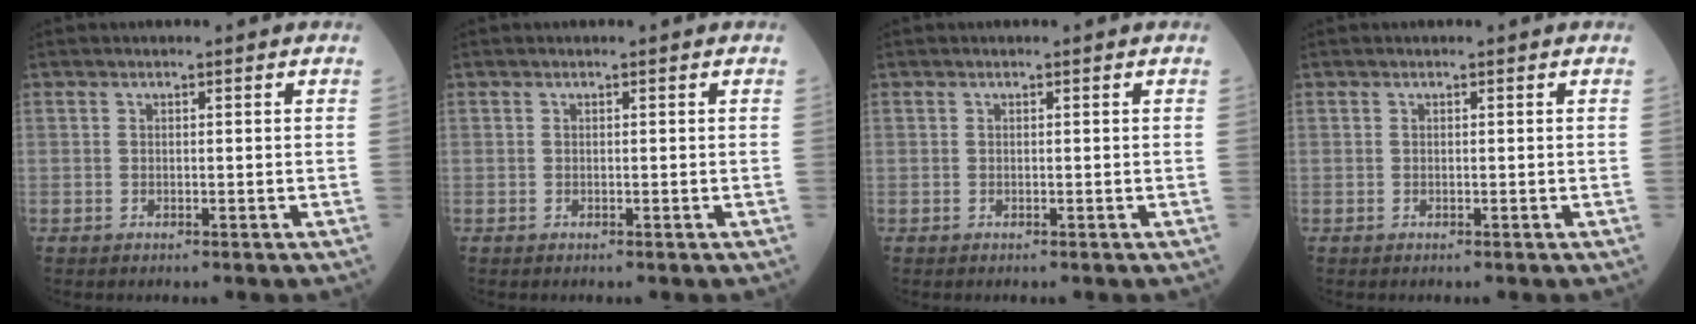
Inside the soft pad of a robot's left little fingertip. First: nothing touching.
{"total": 0.0}
{"total": 0.0}
{"total": 0.0}